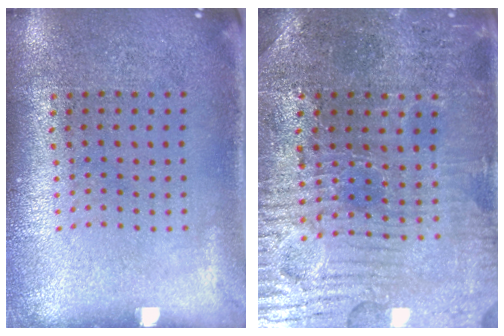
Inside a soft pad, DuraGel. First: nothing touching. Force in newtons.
{"total": 3.7, "press": 3.7, "slide": 0.6}